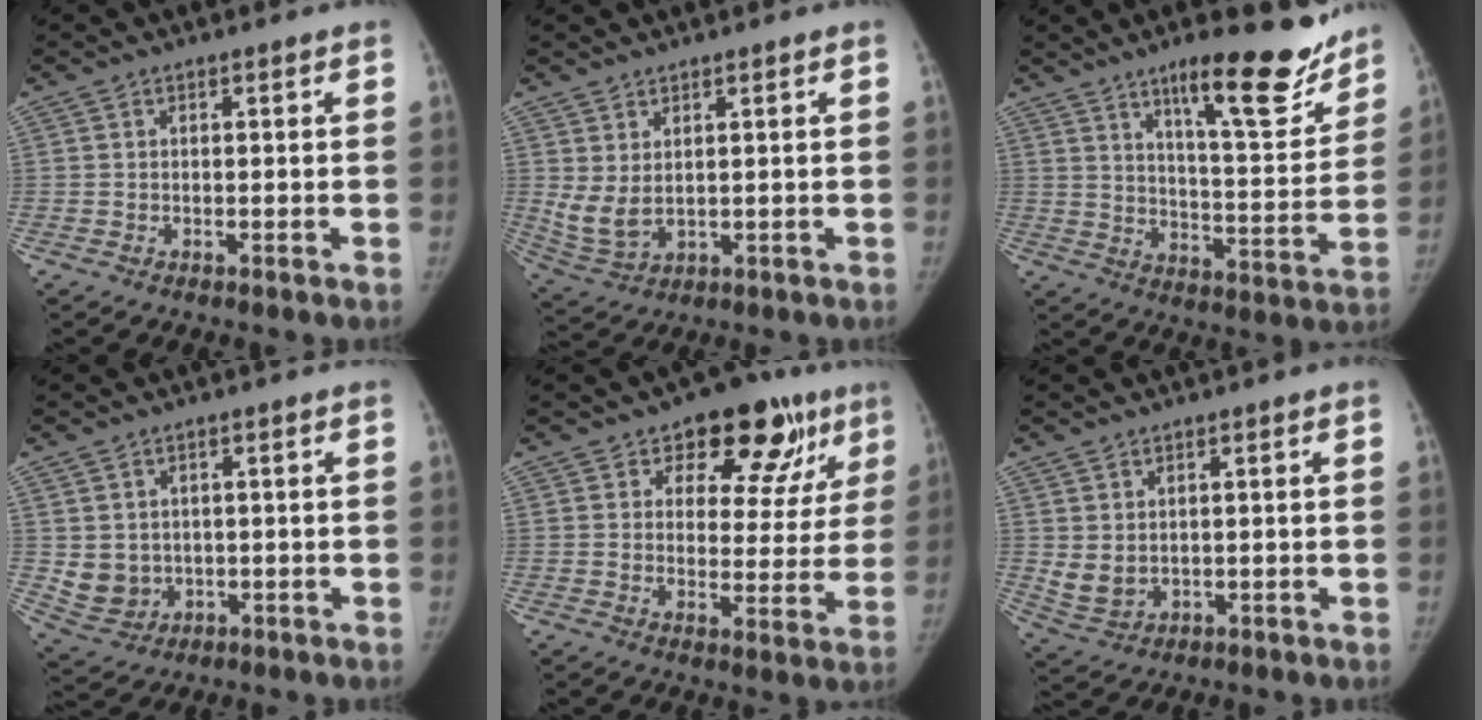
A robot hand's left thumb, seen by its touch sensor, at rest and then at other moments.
{"total": 5.7, "force": [1.6, 3.1, 4.5], "torque": [-0.095, -0.012, 0.049]}
{"total": 18.2, "force": [12.6, 4.4, 12.3], "torque": [-0.130, -0.083, 0.192]}
{"total": 5.9, "force": [0.4, 5.2, 2.6], "torque": [-0.033, -0.008, 0.027]}
{"total": 15.7, "force": [9.0, 9.2, 9.0], "torque": [-0.043, -0.027, 0.118]}
{"total": 4.5, "force": [0.9, 3.3, 2.9], "torque": [-0.050, -0.014, 0.032]}